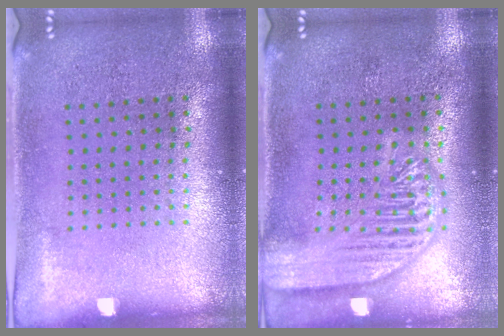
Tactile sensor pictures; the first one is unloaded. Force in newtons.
{"total": 3.6, "press": 3.5, "slide": 0.5}